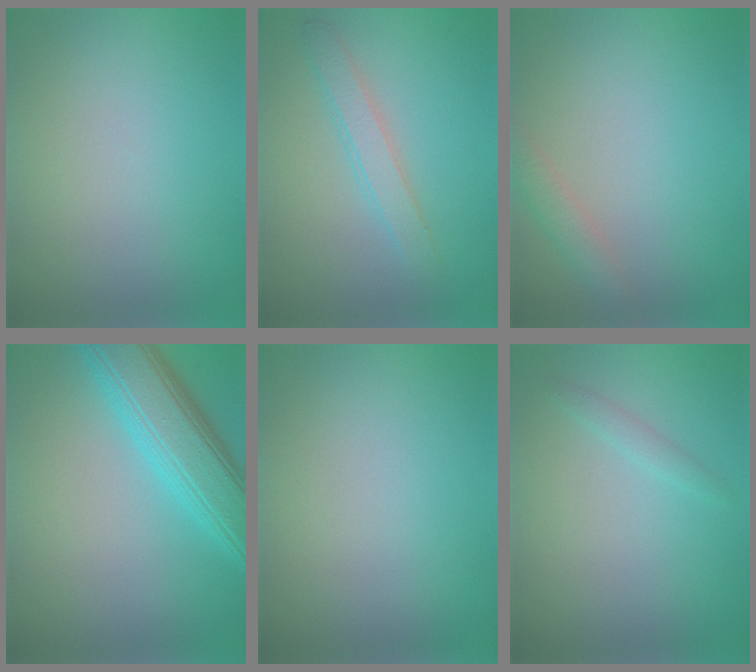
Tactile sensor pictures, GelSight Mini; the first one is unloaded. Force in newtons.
{"total": 2.2, "press": 2.2, "slide": 0.1}
{"total": 1.9, "press": 1.9, "slide": 0.1}
{"total": 7.3, "press": 7.3, "slide": 0.2}
{"total": 0.0}
{"total": 1.6, "press": 1.6, "slide": 0.1}